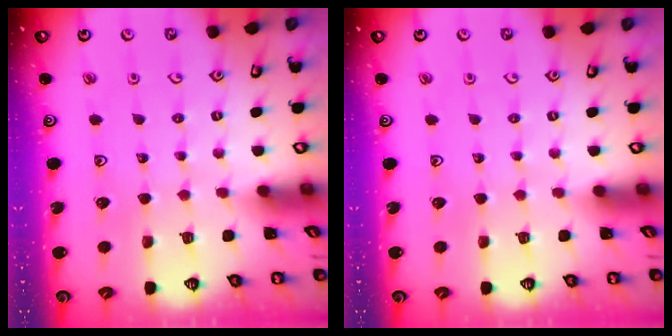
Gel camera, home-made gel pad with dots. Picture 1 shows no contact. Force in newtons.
{"total": 0.0}